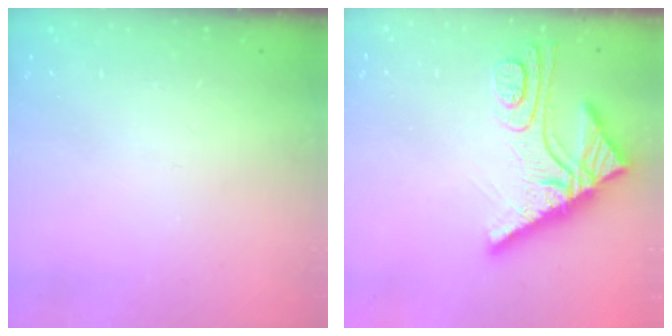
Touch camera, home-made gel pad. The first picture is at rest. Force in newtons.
{"total": 11.9, "press": 11.9, "slide": 1.0}